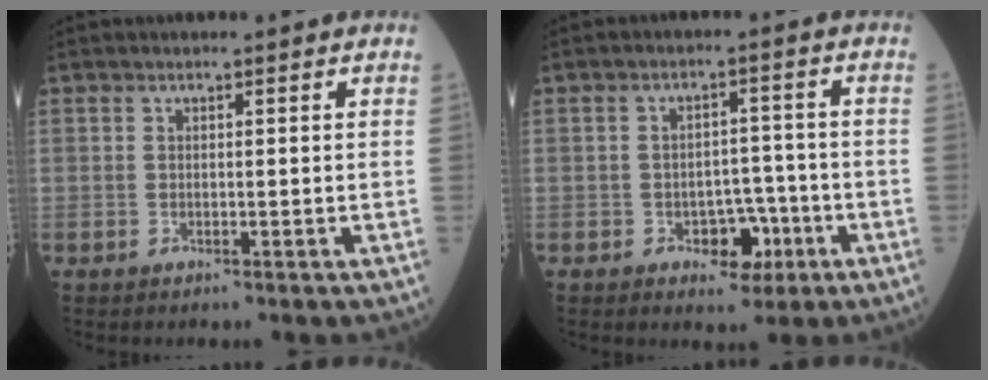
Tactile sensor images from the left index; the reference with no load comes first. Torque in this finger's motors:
{"motor_torque": [-0.13, 0.08, 0.08, 0.00]}